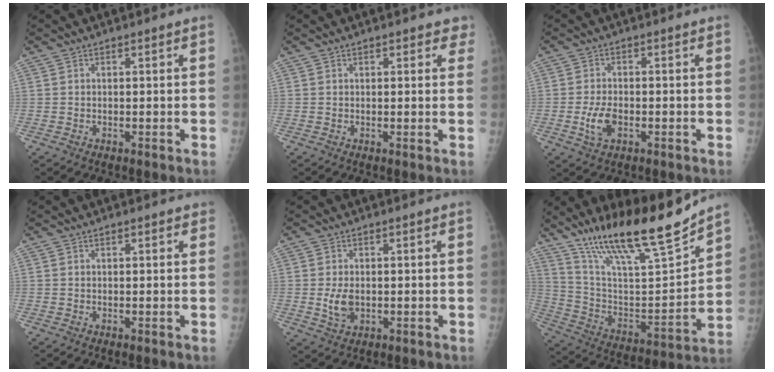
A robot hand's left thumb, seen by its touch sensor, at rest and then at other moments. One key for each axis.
{"total": 2.7, "fx": 1.6, "fy": 1.5, "fz": 1.7, "tx": 0.002, "ty": -0.002, "tz": 0.014}
{"total": 4.9, "fx": -1.5, "fy": 2.7, "fz": 3.8, "tx": -0.078, "ty": 0.008, "tz": -0.026}
{"total": 1.3, "fx": 0.7, "fy": 0.5, "fz": 1.0, "tx": -0.010, "ty": 0.001, "tz": 0.006}
{"total": 4.4, "fx": -0.4, "fy": 2.8, "fz": 3.4, "tx": -0.060, "ty": -0.001, "tz": -0.001}
{"total": 23.9, "fx": 18.3, "fy": 3.9, "fz": 14.9, "tx": -0.231, "ty": -0.079, "tz": 0.324}